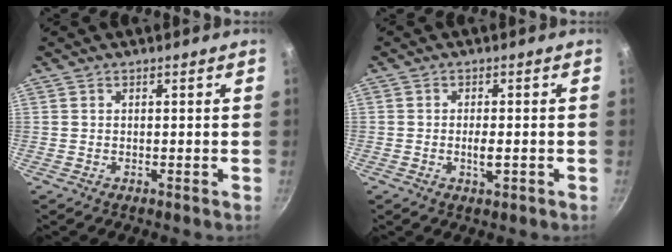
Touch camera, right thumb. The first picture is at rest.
{"total": 2.7, "force": [-0.7, 1.2, 2.3], "torque": [-0.041, 0.000, -0.011]}